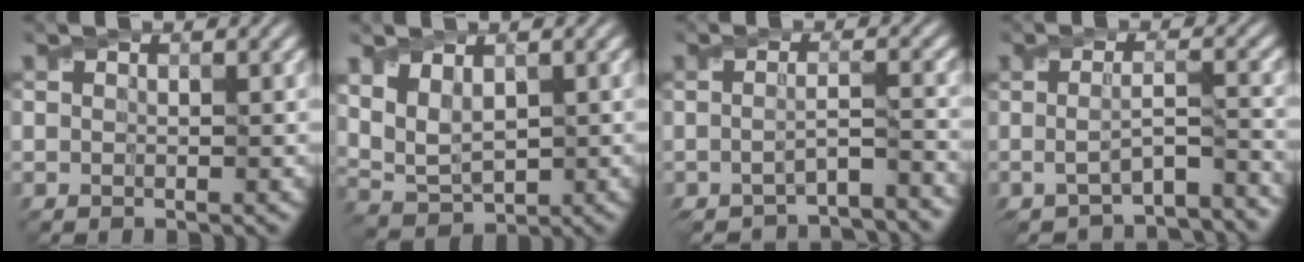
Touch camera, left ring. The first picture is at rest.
{"total": 4.1, "force": [1.3, 2.4, 3.0], "torque": [-0.069, -0.003, 0.031]}
{"total": 4.9, "force": [-4.1, 0.7, 2.6], "torque": [-0.044, -0.010, -0.062]}
{"total": 5.1, "force": [-3.2, 1.1, 3.8], "torque": [-0.066, -0.014, -0.048]}